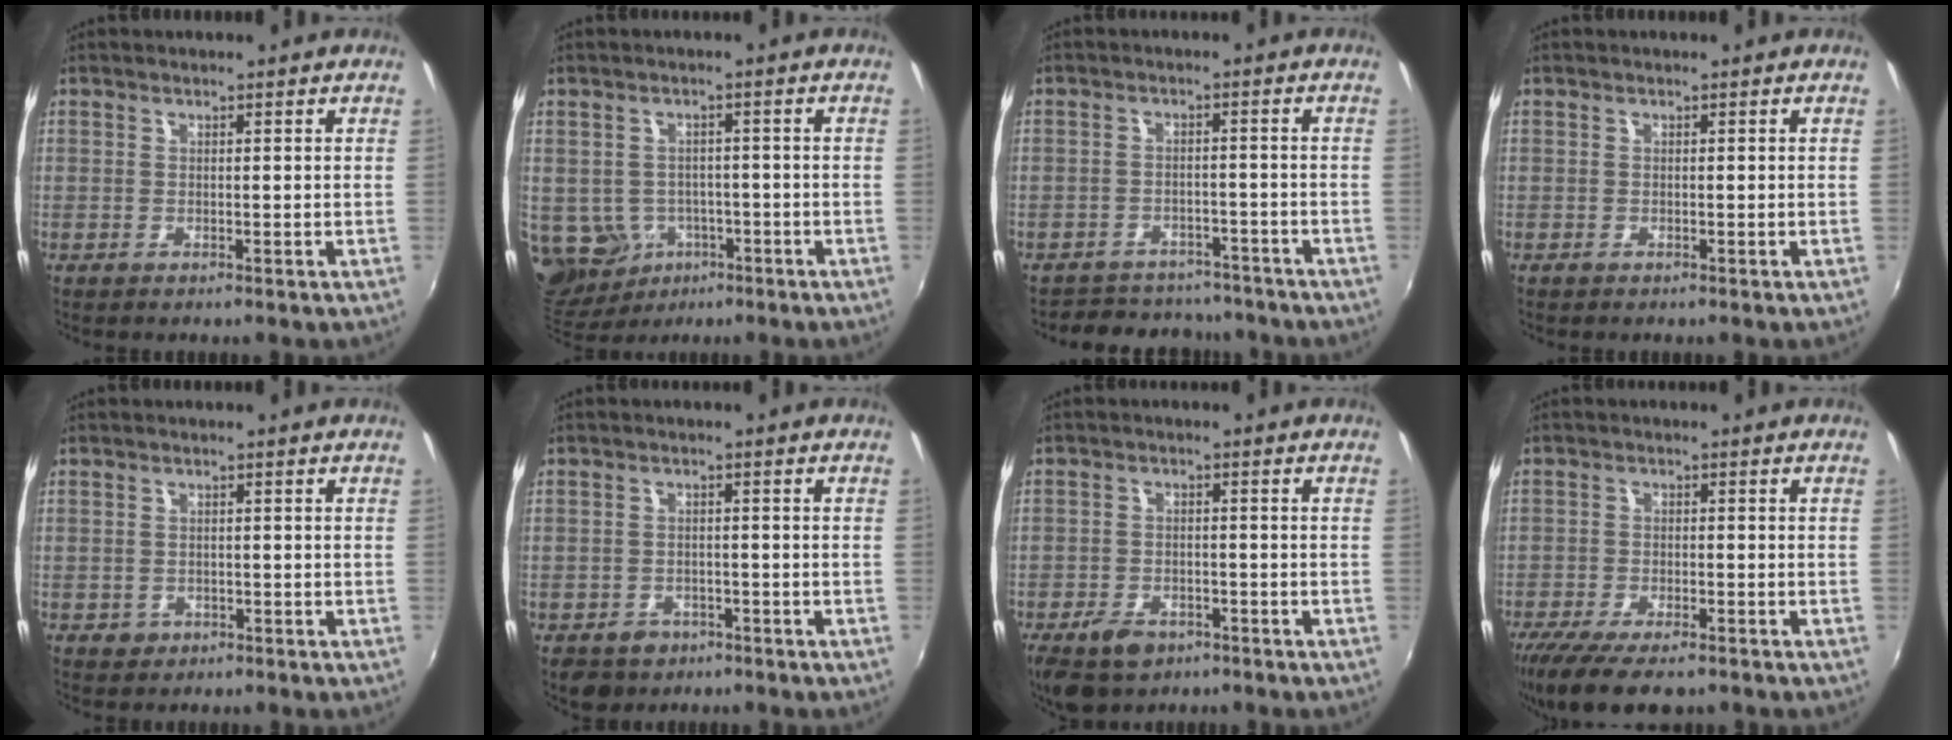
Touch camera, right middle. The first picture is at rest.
{"total": 11.0, "force": [-3.8, 9.4, 4.3], "torque": [-0.130, -0.008, -0.037]}
{"total": 12.0, "force": [-10.6, 4.8, 3.0], "torque": [-0.073, 0.016, -0.138]}
{"total": 0.0}
{"total": 2.1, "force": [-0.8, 1.8, 0.6], "torque": [-0.013, -0.001, -0.009]}
{"total": 5.1, "force": [-3.0, 3.9, 1.4], "torque": [-0.041, 0.001, -0.040]}
{"total": 8.6, "force": [-5.6, 4.9, 4.2], "torque": [-0.104, -0.012, -0.089]}
{"total": 11.6, "force": [-8.8, 3.5, 6.7], "torque": [-0.156, -0.039, -0.153]}